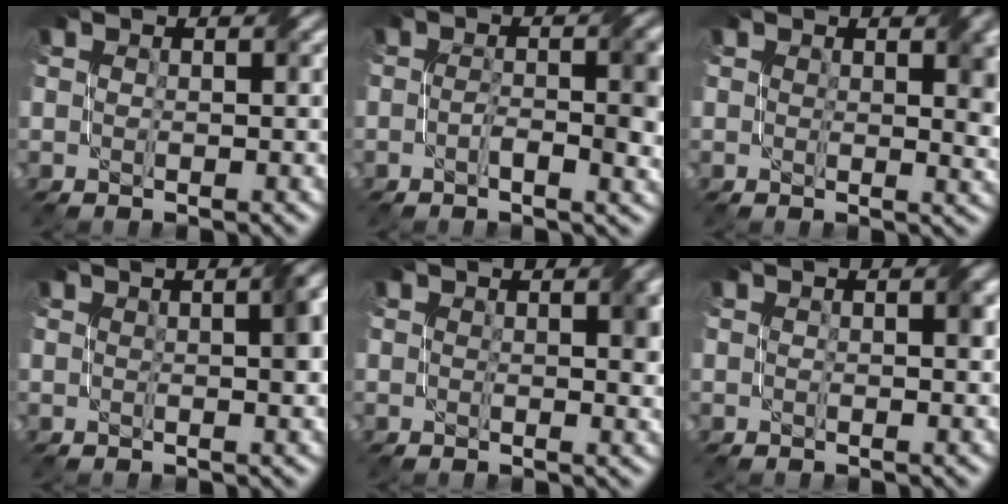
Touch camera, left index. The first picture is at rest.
{"total": 3.9, "force": [-0.6, 1.1, 3.7], "torque": [-0.063, -0.001, -0.012]}
{"total": 3.6, "force": [1.2, 1.6, 3.0], "torque": [-0.031, -0.003, 0.019]}
{"total": 4.1, "force": [0.9, 1.3, 3.8], "torque": [-0.032, 0.019, 0.010]}
{"total": 2.6, "force": [0.9, 1.0, 2.3], "torque": [-0.025, 0.003, 0.015]}
{"total": 1.0, "force": [0.3, 0.3, 0.9], "torque": [-0.010, 0.002, 0.005]}